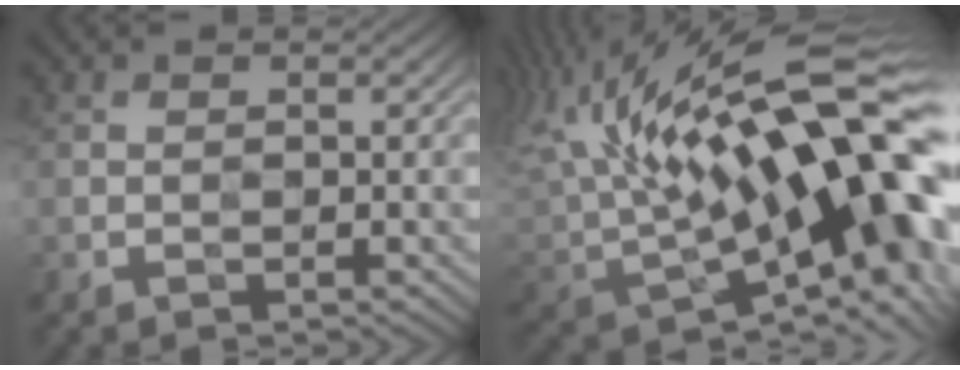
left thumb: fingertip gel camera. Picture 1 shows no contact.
{"total": 20.4, "force": [4.0, 7.6, 18.5], "torque": [-0.349, 0.014, 0.068]}